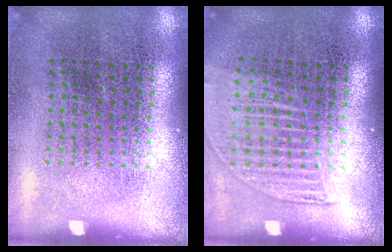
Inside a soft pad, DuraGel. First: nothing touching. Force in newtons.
{"total": 1.3, "press": 1.2, "slide": 0.6}